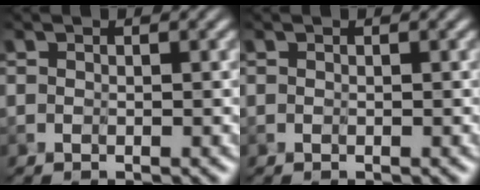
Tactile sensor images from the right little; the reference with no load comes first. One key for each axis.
{"total": 0.0}